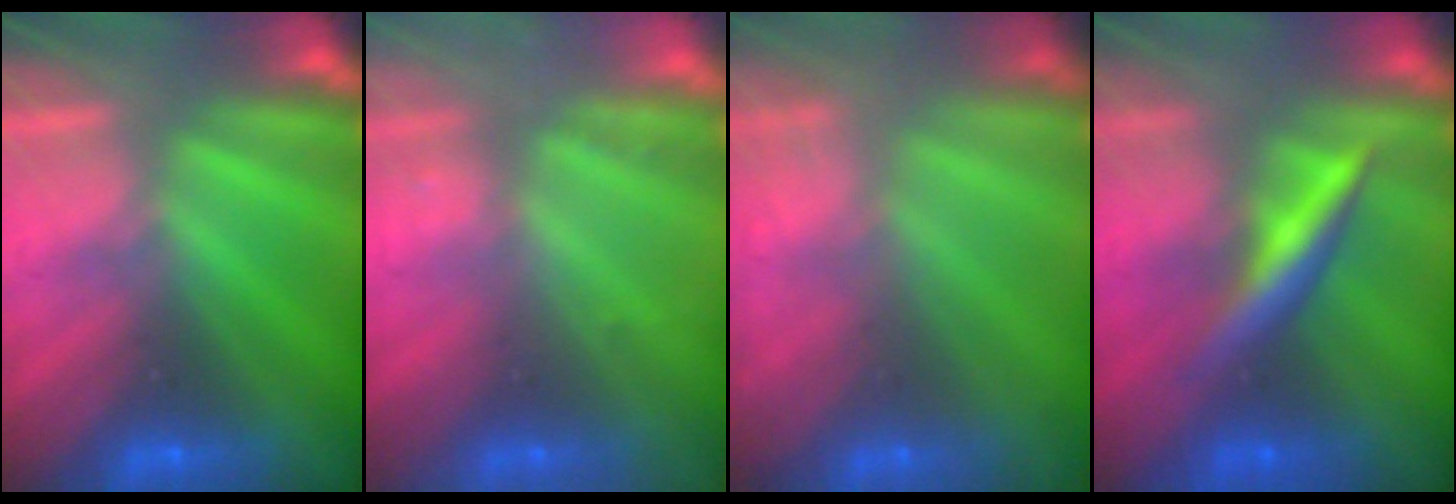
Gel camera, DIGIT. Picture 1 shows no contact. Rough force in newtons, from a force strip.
{"total": 2.3}
{"total": 10.7}
{"total": 2.8}